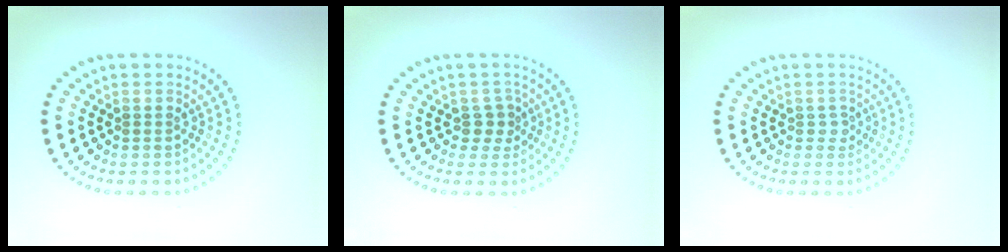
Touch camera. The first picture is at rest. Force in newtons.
{"total": 1.6, "press": 1.2, "slide": 1.0}
{"total": 1.0, "press": 0.7, "slide": 0.6}